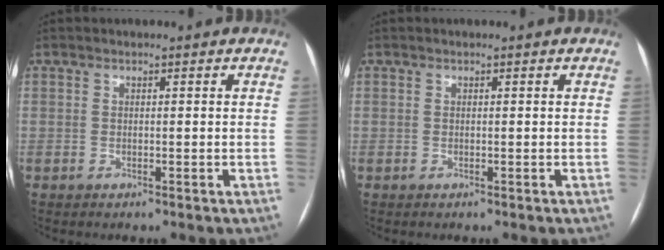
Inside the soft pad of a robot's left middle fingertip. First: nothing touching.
{"total": 0.0}